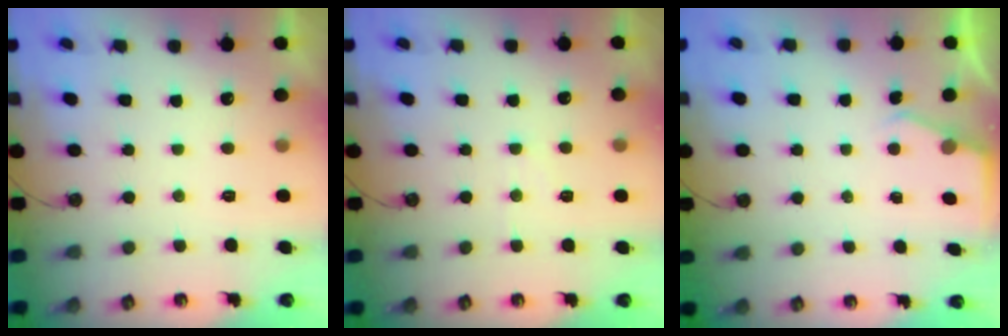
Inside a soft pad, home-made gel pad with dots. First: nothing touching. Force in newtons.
{"total": 3.6, "press": 3.6, "slide": 0.4}
{"total": 2.8, "press": 2.8, "slide": 0.4}